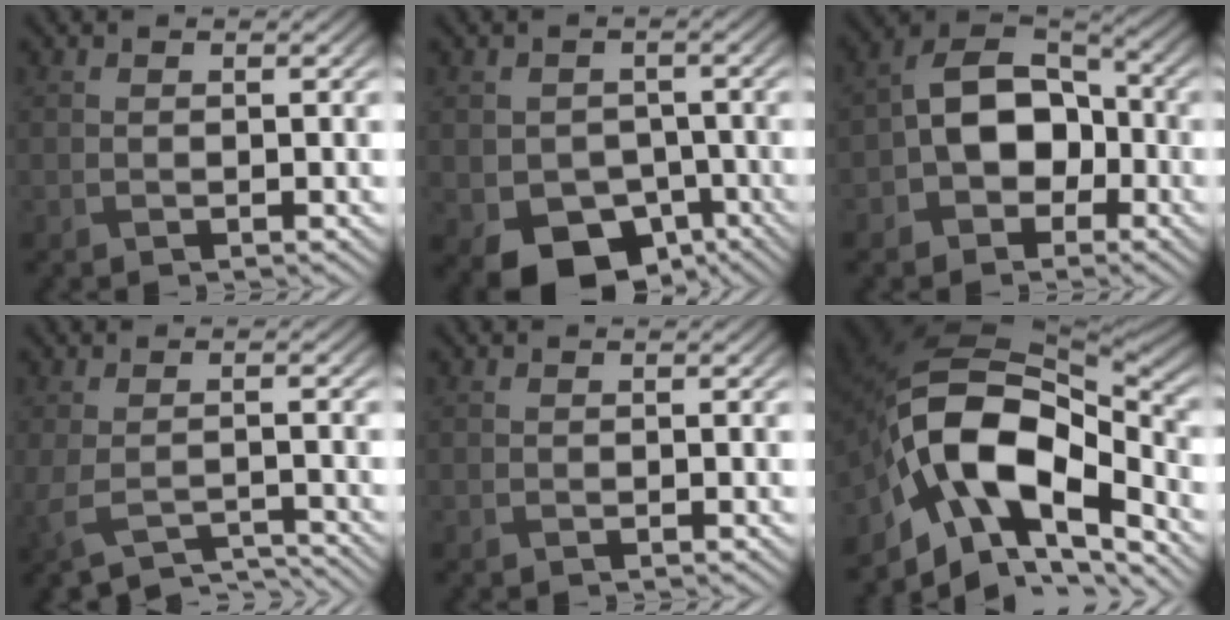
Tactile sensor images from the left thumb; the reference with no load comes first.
{"total": 7.8, "force": [-3.6, 5.8, 3.9], "torque": [-0.076, -0.026, -0.054]}
{"total": 9.7, "force": [-2.2, 7.0, 6.4], "torque": [-0.120, 0.004, -0.056]}
{"total": 3.8, "force": [-2.8, 0.7, 2.4], "torque": [-0.054, -0.023, -0.043]}
{"total": 0.0}
{"total": 16.5, "force": [-5.9, 9.1, 12.5], "torque": [-0.242, -0.011, -0.119]}